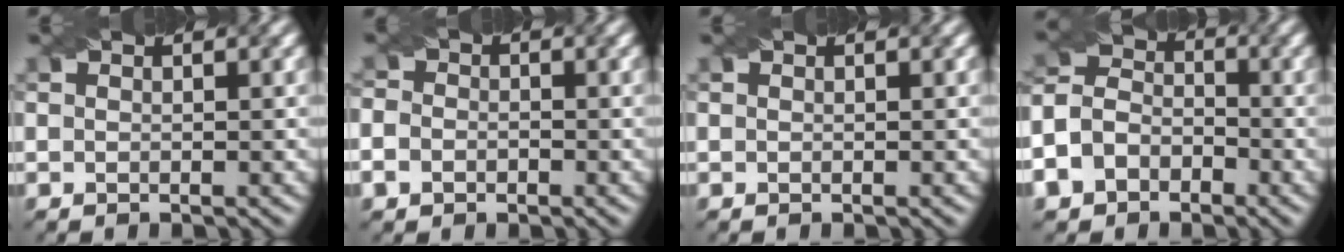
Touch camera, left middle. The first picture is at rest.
{"total": 2.6, "force": [-0.8, 2.2, 1.1], "torque": [-0.008, 0.004, -0.023]}
{"total": 0.0}
{"total": 6.1, "force": [-3.0, 4.6, 2.6], "torque": [-0.041, 0.000, -0.063]}